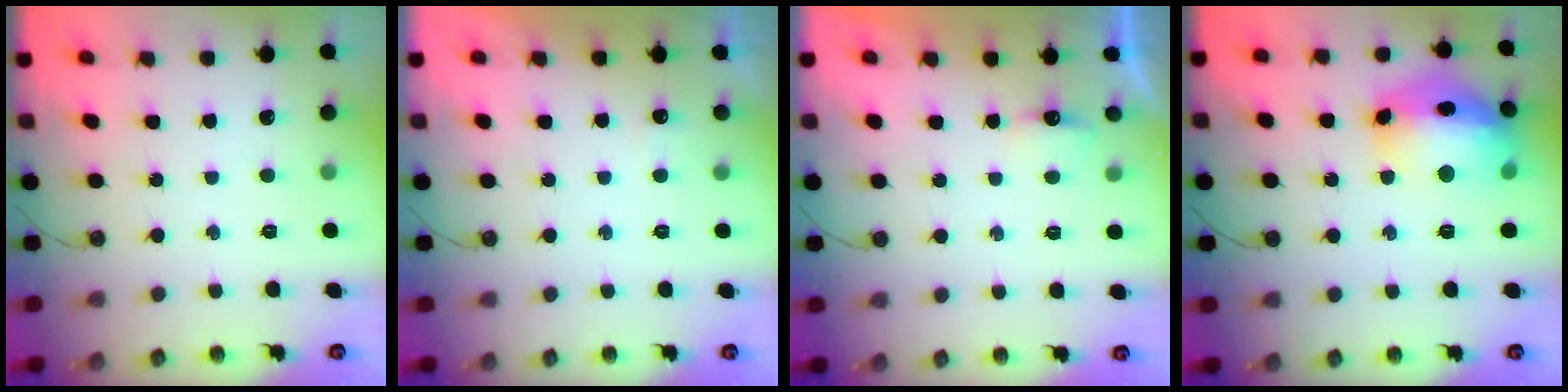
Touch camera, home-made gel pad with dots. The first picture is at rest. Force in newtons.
{"total": 2.9, "press": 2.8, "slide": 0.7}
{"total": 3.8, "press": 3.7, "slide": 0.7}
{"total": 19.3, "press": 19.2, "slide": 1.7}